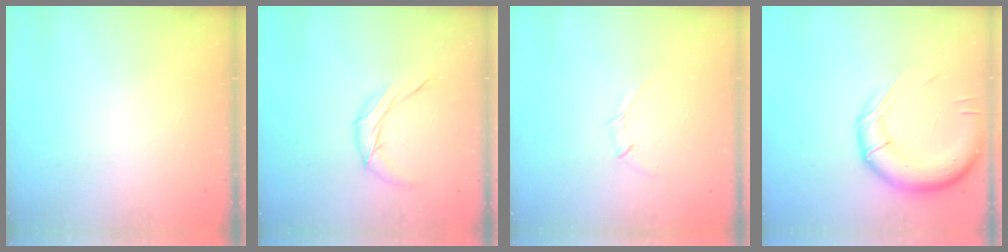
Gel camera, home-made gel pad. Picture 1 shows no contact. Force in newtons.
{"total": 8.4, "press": 8.4, "slide": 0.3}
{"total": 3.7, "press": 3.6, "slide": 0.9}
{"total": 15.7, "press": 15.3, "slide": 3.2}